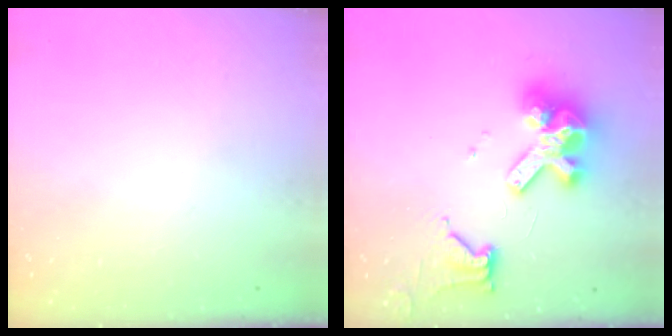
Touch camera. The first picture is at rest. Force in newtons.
{"total": 14.7, "press": 14.5, "slide": 1.8}